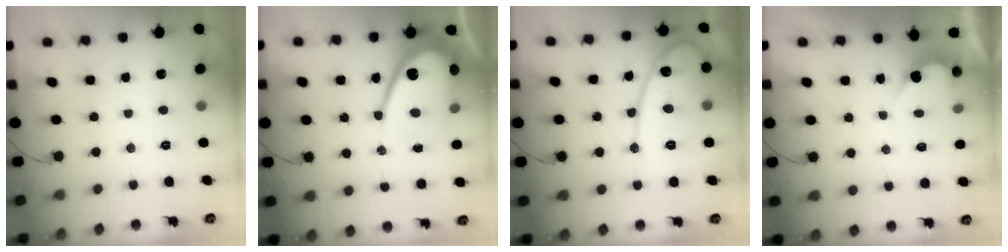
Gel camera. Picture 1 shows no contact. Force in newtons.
{"total": 14.8, "press": 14.8, "slide": 1.0}
{"total": 14.7, "press": 14.7, "slide": 1.1}
{"total": 2.7, "press": 2.7, "slide": 0.2}